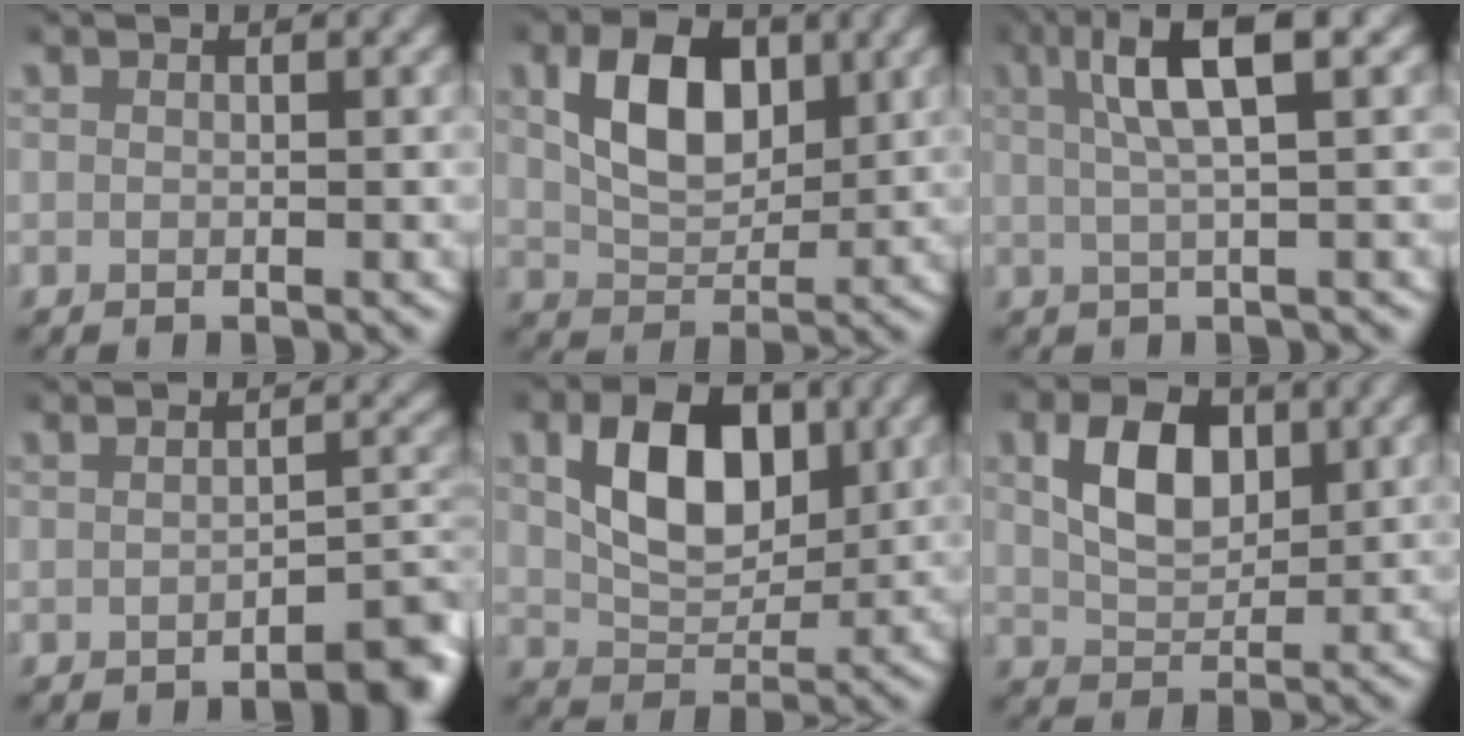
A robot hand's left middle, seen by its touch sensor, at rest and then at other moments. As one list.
[{"total": 5.9, "force": [1.8, 3.5, 4.4], "torque": [-0.072, -0.001, 0.032]}, {"total": 6.3, "force": [2.5, 1.2, 5.6], "torque": [-0.095, 0.019, 0.032]}, {"total": 4.0, "force": [-2.5, 1.2, 2.9], "torque": [-0.025, 0.004, -0.042]}, {"total": 6.7, "force": [1.9, 4.0, 5.0], "torque": [-0.081, -0.002, 0.032]}, {"total": 4.9, "force": [1.6, 3.0, 3.6], "torque": [-0.060, -0.001, 0.028]}]